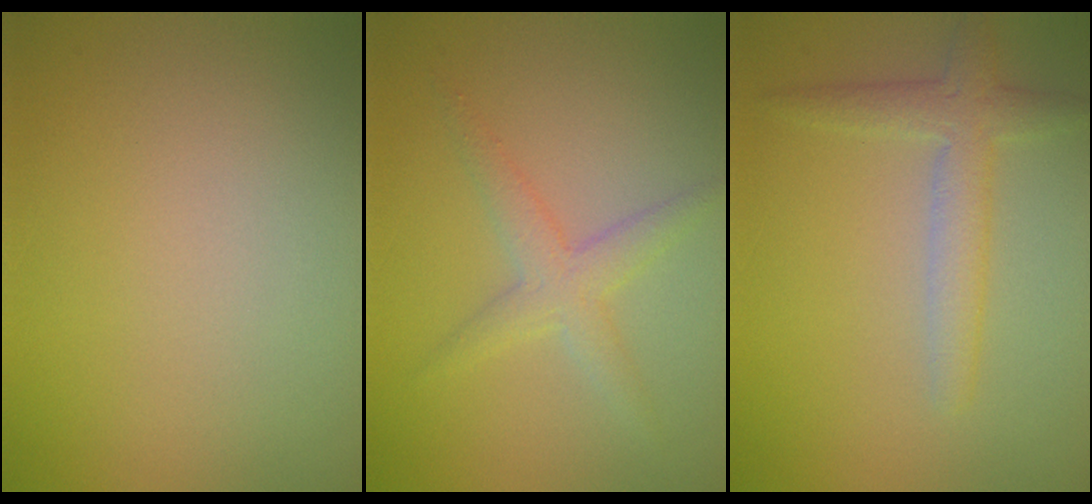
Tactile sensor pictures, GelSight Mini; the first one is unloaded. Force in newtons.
{"total": 2.5, "press": 2.5, "slide": 0.1}
{"total": 2.8, "press": 2.8, "slide": 0.1}